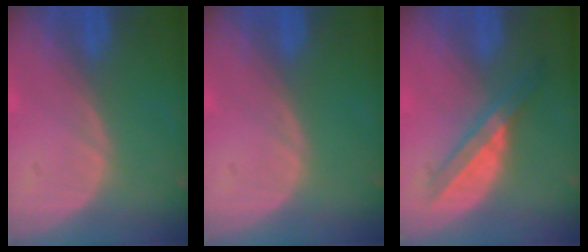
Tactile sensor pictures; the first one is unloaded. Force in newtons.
{"total": 0.0}
{"total": 5.9, "press": 5.4, "slide": 2.6}